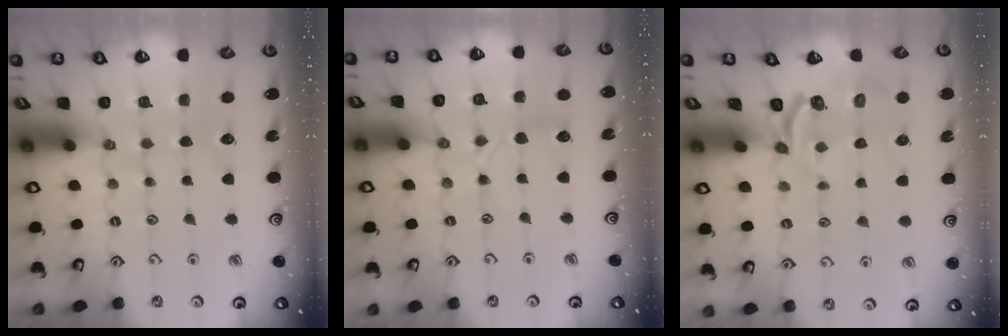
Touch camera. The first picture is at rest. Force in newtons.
{"total": 5.0, "press": 4.9, "slide": 0.7}
{"total": 3.4, "press": 2.5, "slide": 2.3}